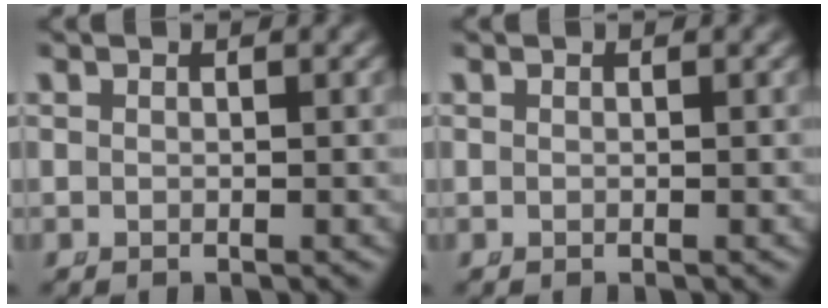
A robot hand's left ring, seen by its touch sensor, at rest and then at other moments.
{"total": 0.0}